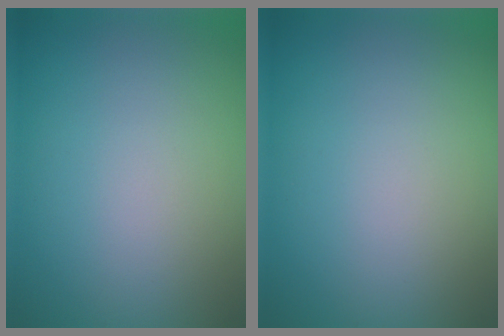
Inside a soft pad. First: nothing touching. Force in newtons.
{"total": 0.0}